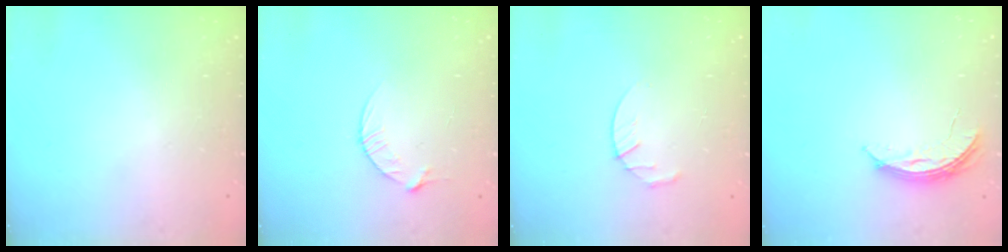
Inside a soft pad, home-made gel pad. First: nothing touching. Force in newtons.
{"total": 4.5, "press": 4.5, "slide": 0.5}
{"total": 3.0, "press": 2.9, "slide": 0.5}
{"total": 5.9, "press": 5.9, "slide": 0.4}